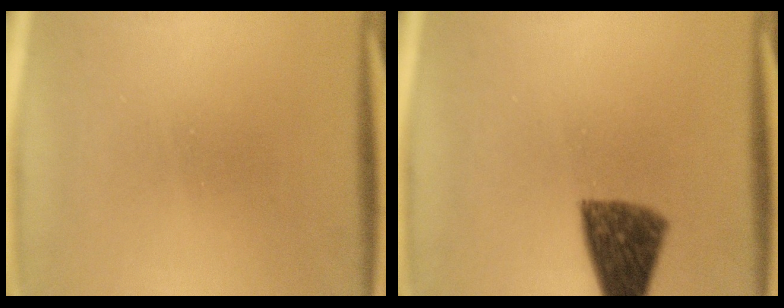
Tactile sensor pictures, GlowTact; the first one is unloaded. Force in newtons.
{"total": 8.8}